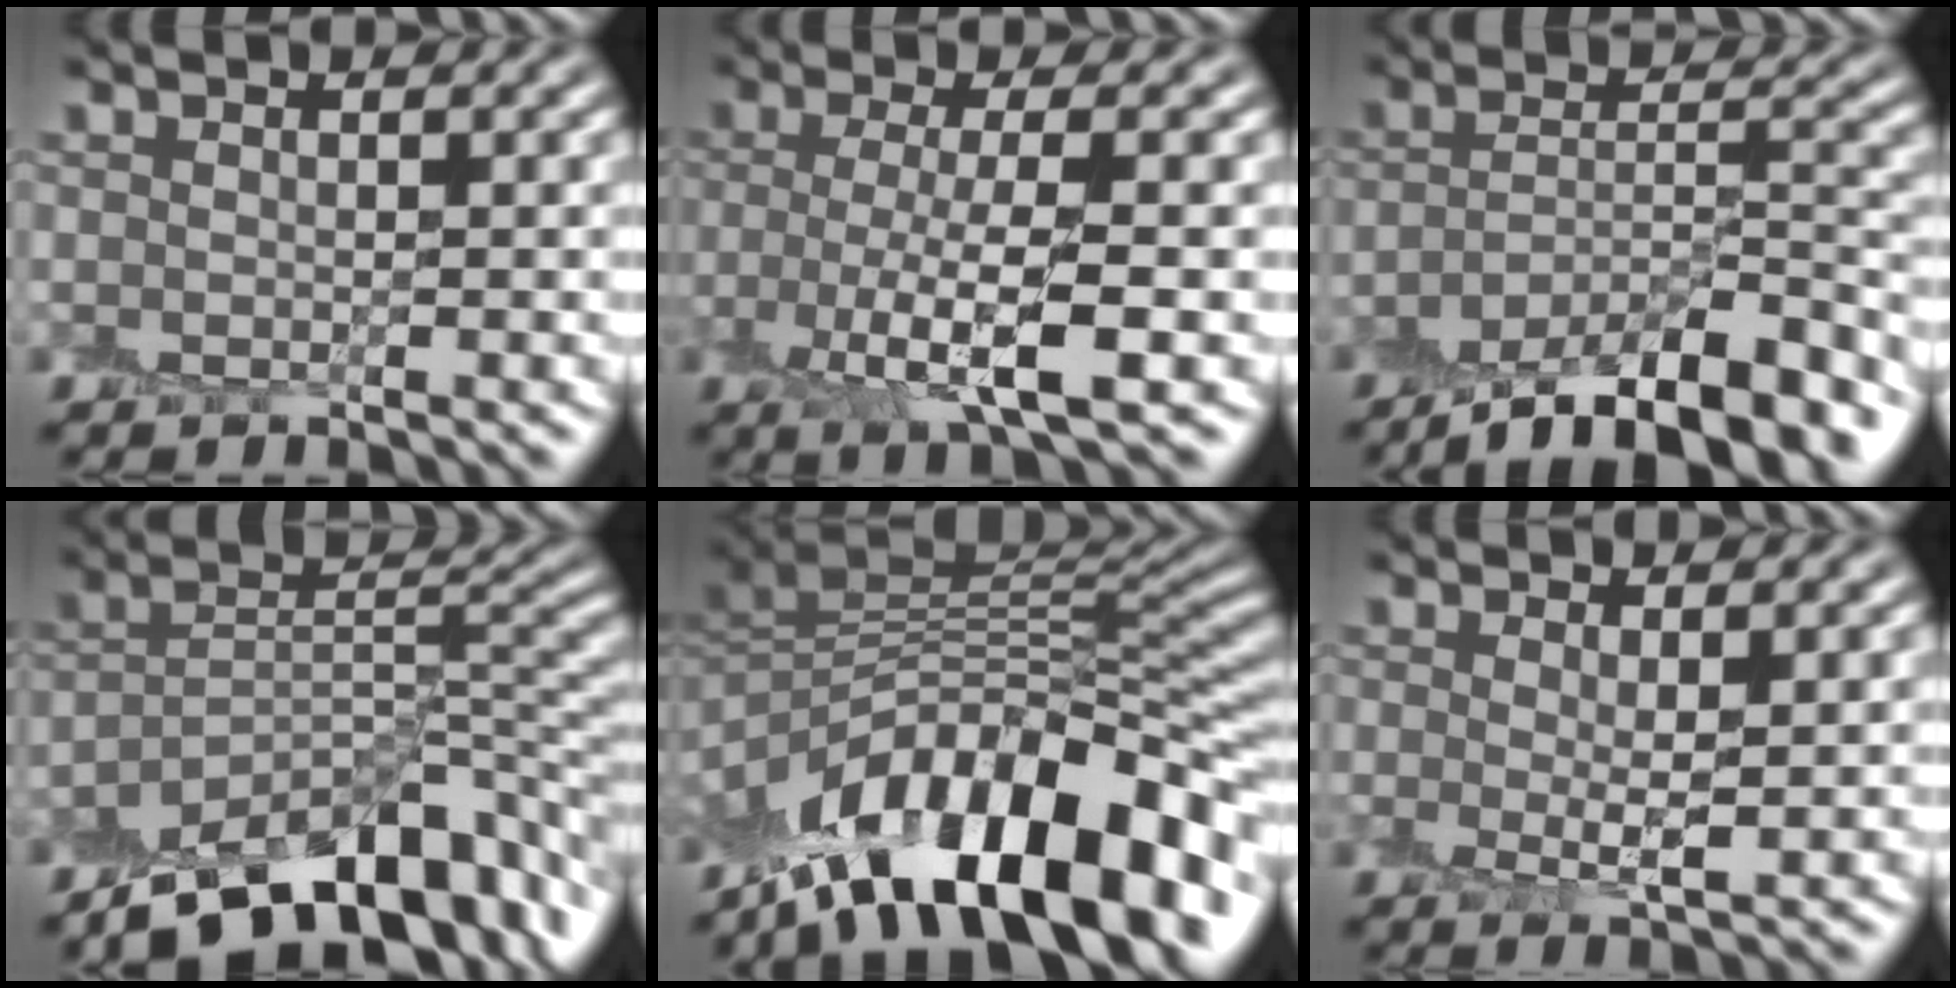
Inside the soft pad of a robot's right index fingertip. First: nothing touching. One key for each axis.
{"total": 5.2, "fx": -1.2, "fy": 1.1, "fz": 5.0, "tx": -0.099, "ty": -0.004, "tz": -0.021}
{"total": 10.6, "fx": -7.6, "fy": 3.0, "fz": 6.8, "tx": -0.103, "ty": 0.001, "tz": -0.129}
{"total": 11.5, "fx": -7.9, "fy": 4.1, "fz": 7.3, "tx": -0.103, "ty": 0.008, "tz": -0.145}
{"total": 15.3, "fx": -6.8, "fy": 6.1, "fz": 12.3, "tx": -0.188, "ty": 0.025, "tz": -0.122}
{"total": 2.1, "fx": 0.4, "fy": 0.3, "fz": 2.1, "tx": -0.043, "ty": -0.005, "tz": 0.005}